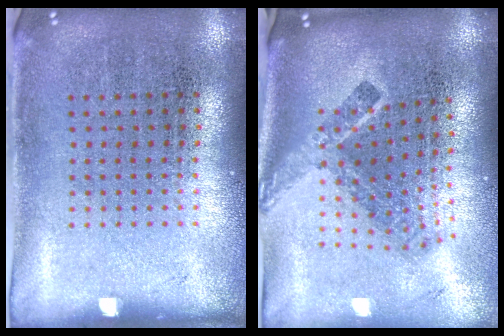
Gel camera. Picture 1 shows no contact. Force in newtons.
{"total": 2.4, "press": 1.6, "slide": 1.8}